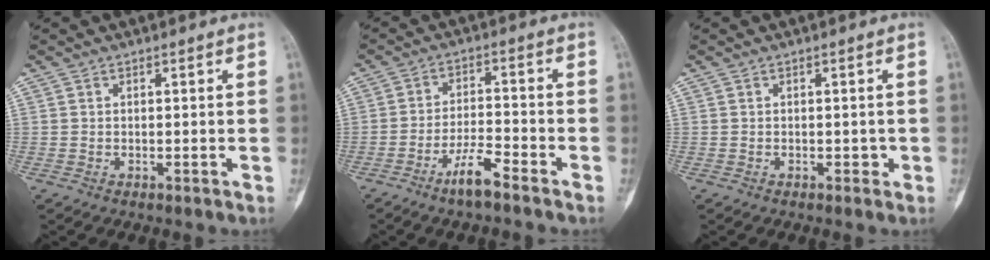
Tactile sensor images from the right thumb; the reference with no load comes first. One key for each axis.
{"total": 6.1, "fx": -4.4, "fy": 1.1, "fz": 4.2, "tx": -0.081, "ty": 0.029, "tz": -0.083}
{"total": 0.9, "fx": -0.3, "fy": 0.6, "fz": 0.6, "tx": 0.000, "ty": 0.002, "tz": -0.004}